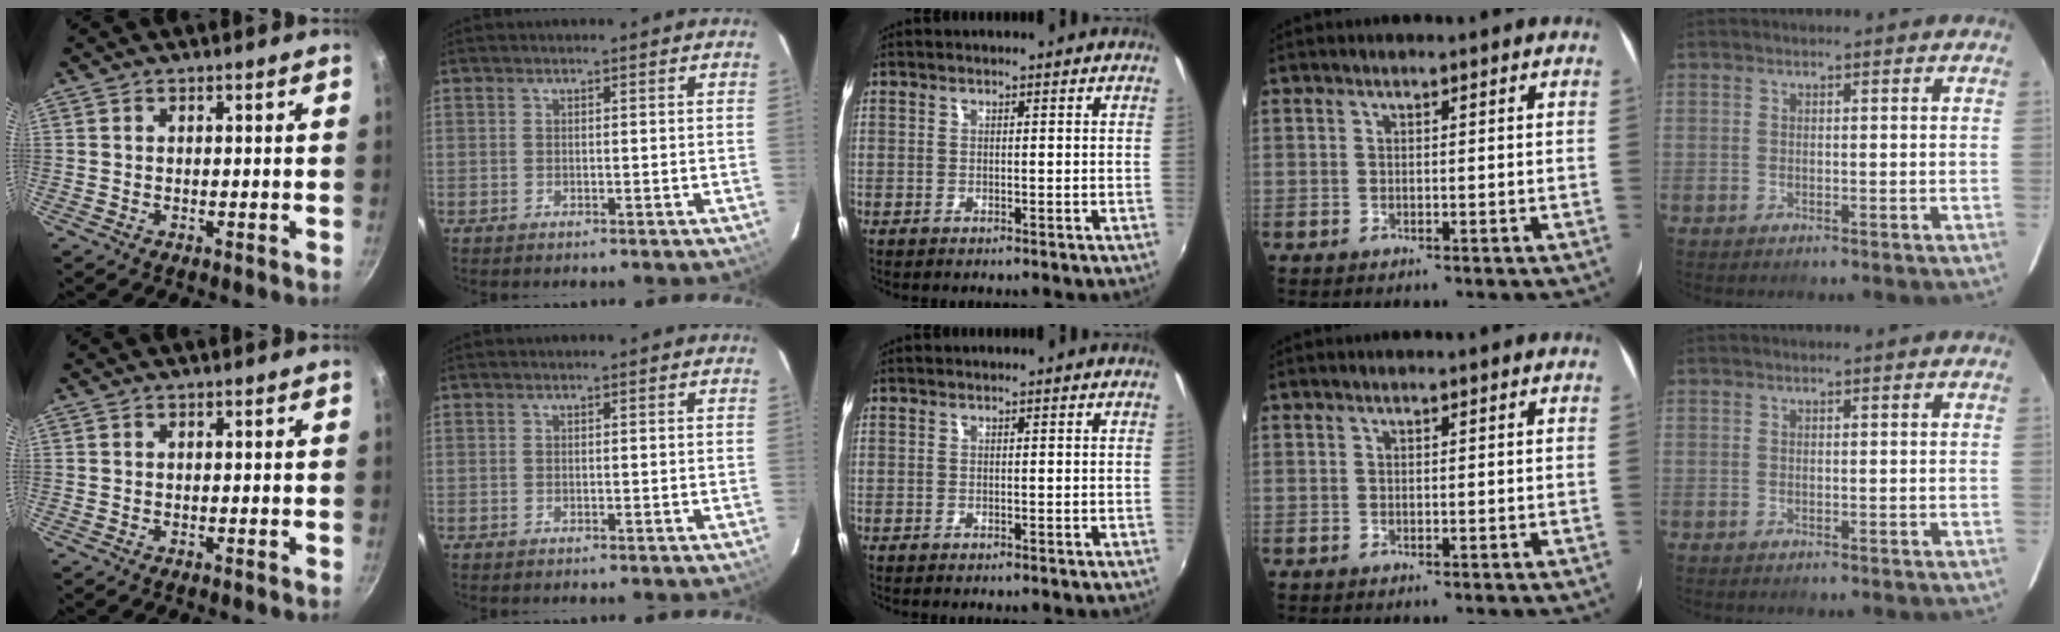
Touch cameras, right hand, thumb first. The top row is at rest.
{}